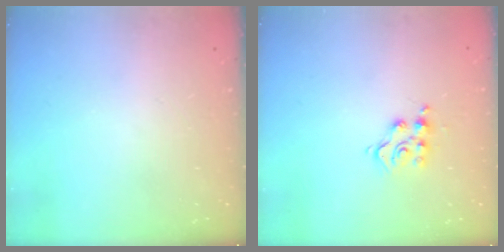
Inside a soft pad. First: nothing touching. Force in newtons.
{"total": 5.7, "press": 5.7, "slide": 0.2}